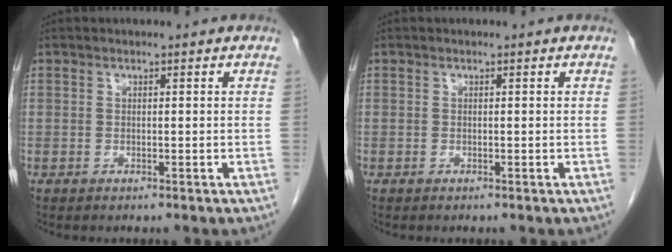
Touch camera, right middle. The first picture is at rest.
{"total": 0.0}